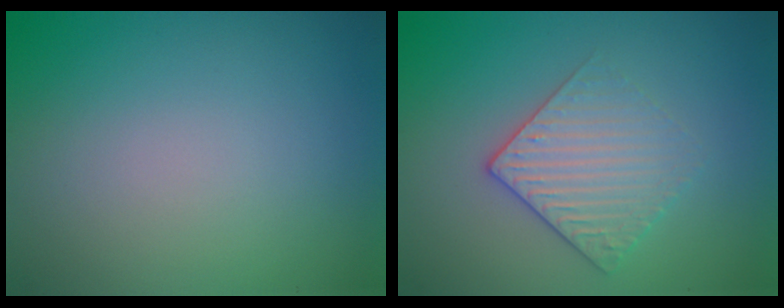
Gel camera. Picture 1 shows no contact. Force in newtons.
{"total": 3.0, "press": 2.7, "slide": 1.2}